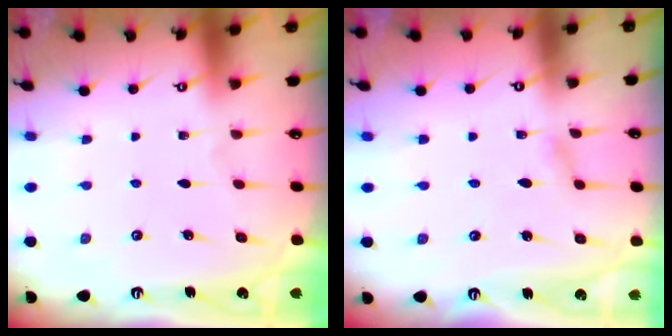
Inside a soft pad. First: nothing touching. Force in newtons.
{"total": 2.6, "press": 2.6, "slide": 0.2}